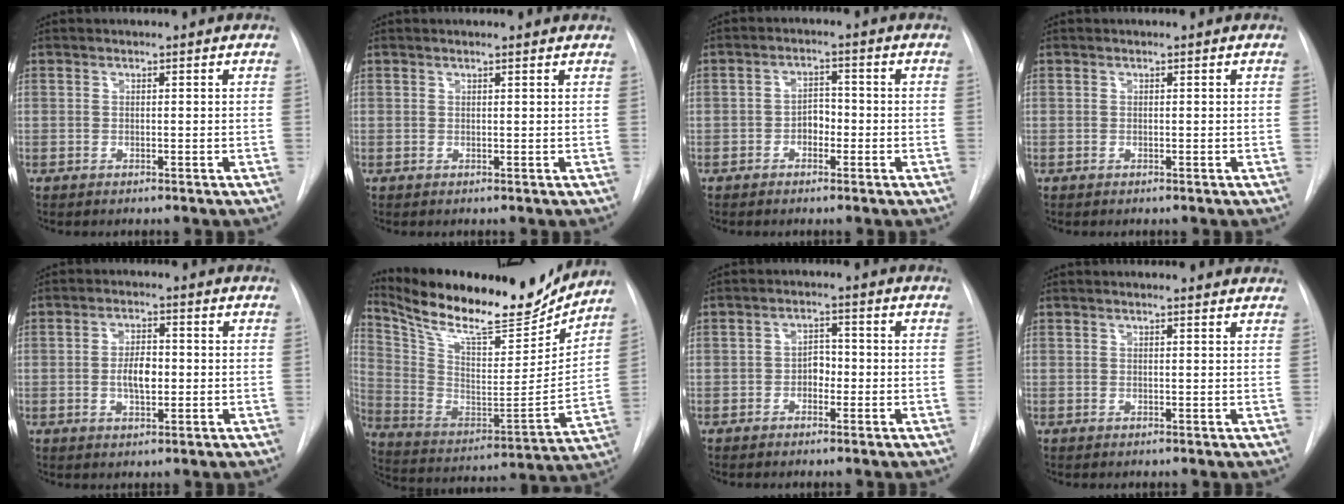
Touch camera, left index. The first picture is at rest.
{"total": 1.2, "force": [1.0, 0.1, 0.5], "torque": [-0.013, 0.006, 0.008]}
{"total": 3.2, "force": [-1.9, 1.9, 1.8], "torque": [-0.024, 0.005, -0.034]}
{"total": 0.0}
{"total": 4.6, "force": [-1.2, 2.0, 4.0], "torque": [-0.072, -0.003, -0.017]}
{"total": 22.4, "force": [19.5, 4.6, 10.1], "torque": [-0.189, -0.029, 0.311]}
{"total": 2.9, "force": [-1.7, 1.7, 1.6], "torque": [-0.019, 0.003, -0.029]}
{"total": 3.4, "force": [3.2, 0.5, 1.1], "torque": [-0.016, 0.002, 0.021]}